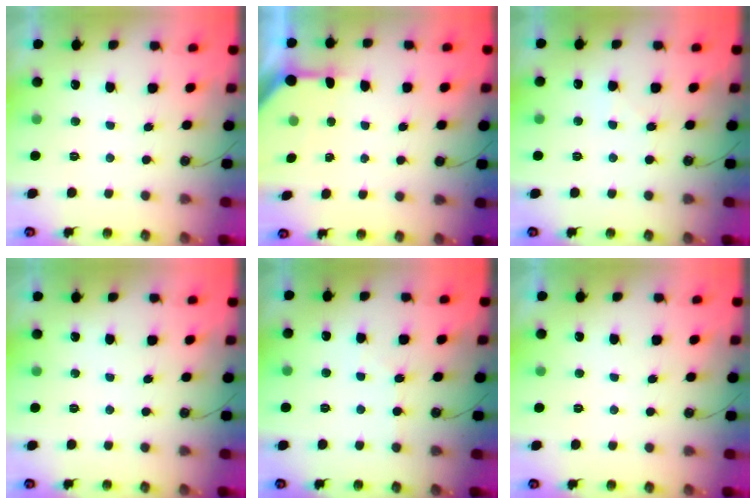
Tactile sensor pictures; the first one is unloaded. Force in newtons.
{"total": 6.2, "press": 6.2, "slide": 0.2}
{"total": 4.4, "press": 4.3, "slide": 0.7}
{"total": 0.0}
{"total": 1.8, "press": 1.8, "slide": 0.3}
{"total": 0.0}